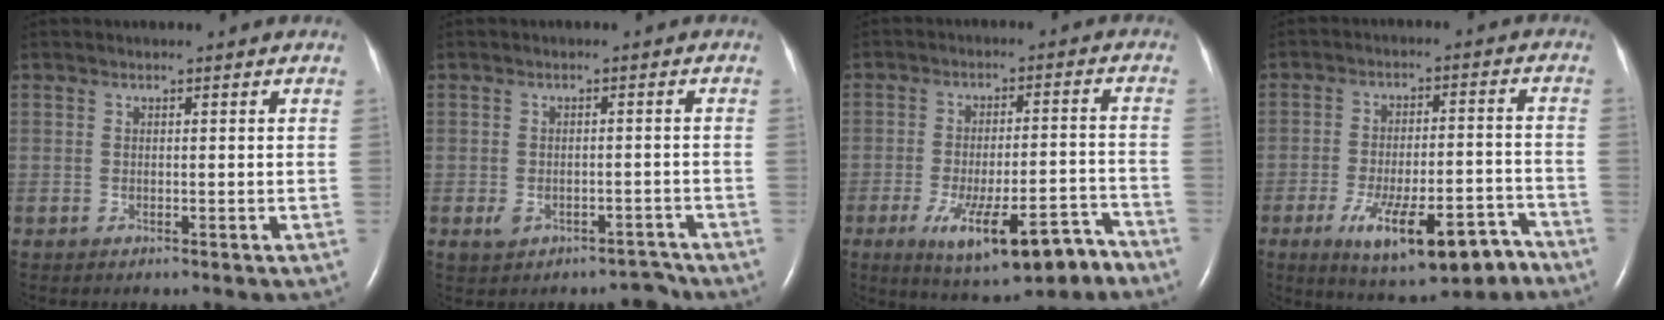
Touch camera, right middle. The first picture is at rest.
{"total": 3.1, "force": [-2.2, 1.9, 1.2], "torque": [-0.019, 0.012, -0.025]}
{"total": 13.4, "force": [-8.1, 3.1, 10.2], "torque": [-0.155, 0.001, -0.115]}
{"total": 13.9, "force": [-8.3, 3.9, 10.4], "torque": [-0.161, 0.003, -0.118]}